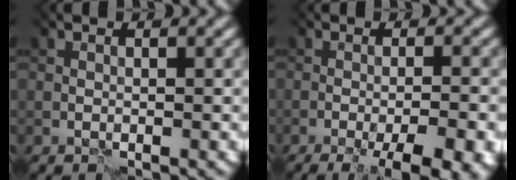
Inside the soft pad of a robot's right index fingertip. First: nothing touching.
{"total": 10.3, "force": [-4.9, 3.4, 8.4], "torque": [-0.069, 0.009, -0.052]}